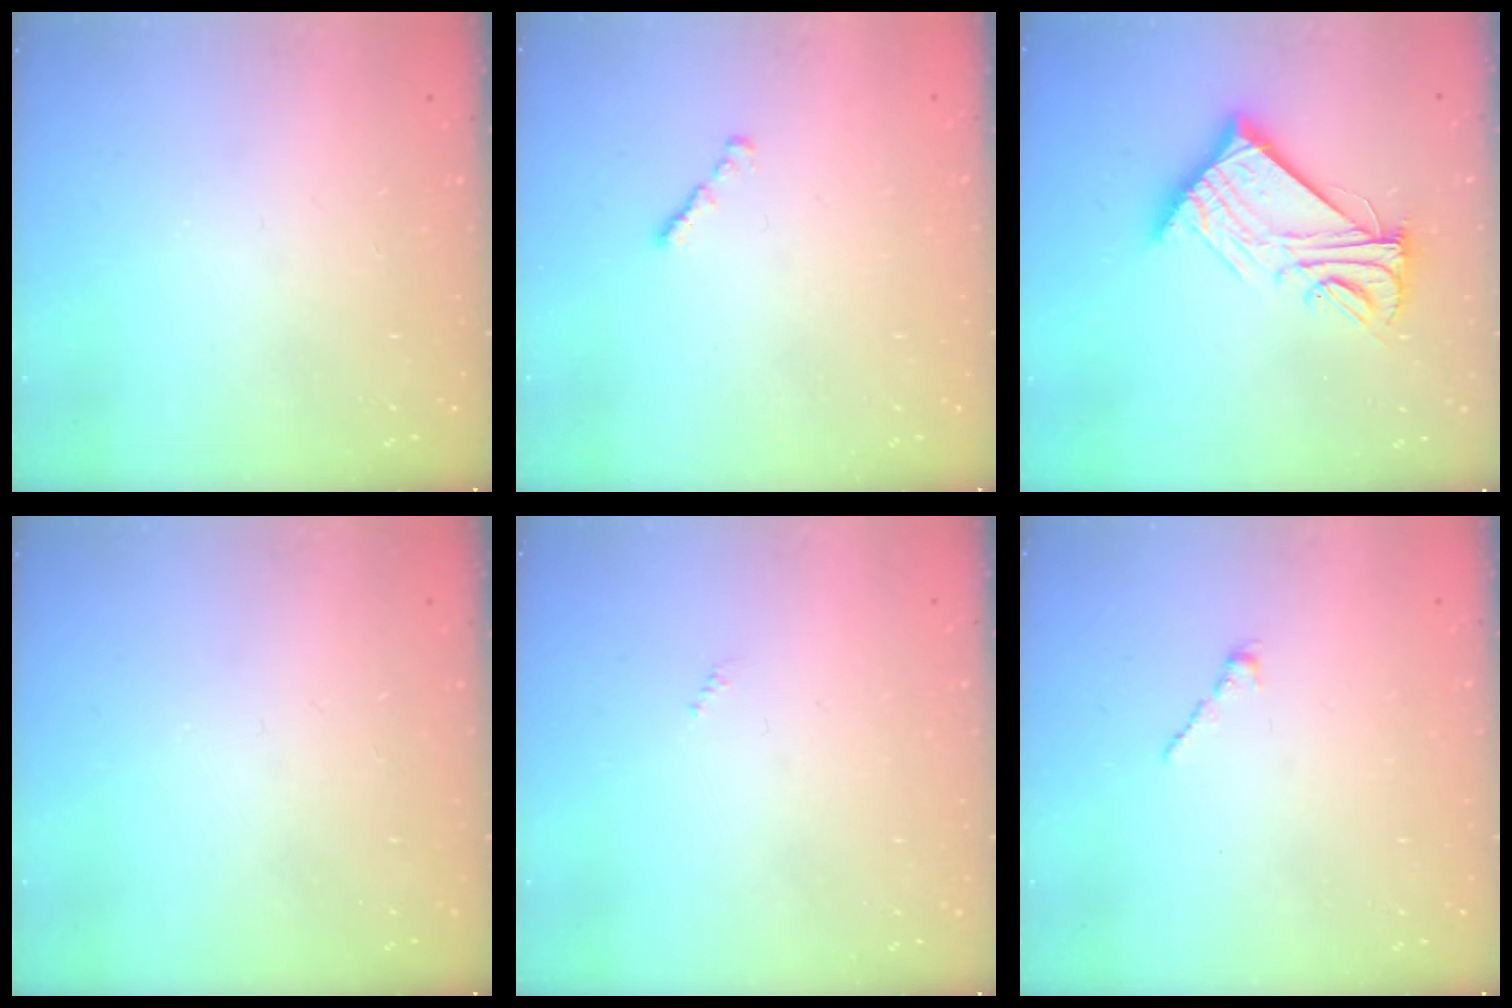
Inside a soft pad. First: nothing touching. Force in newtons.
{"total": 1.1, "press": 1.0, "slide": 0.5}
{"total": 13.1, "press": 13.1, "slide": 0.7}
{"total": 0.0}
{"total": 0.0}
{"total": 1.2, "press": 1.1, "slide": 0.5}